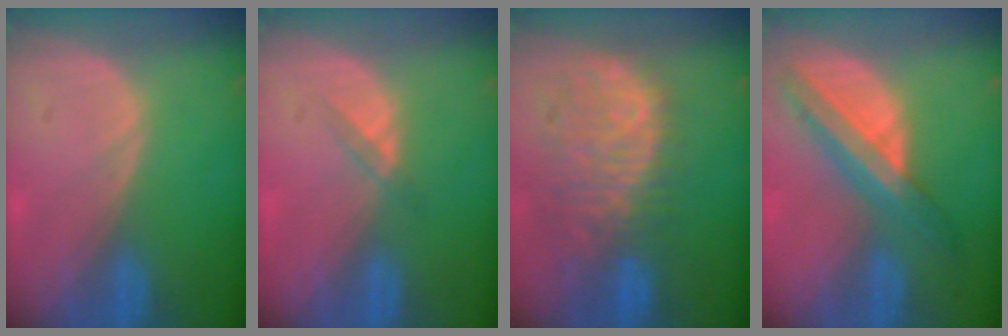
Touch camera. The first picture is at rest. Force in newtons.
{"total": 1.8, "press": 1.4, "slide": 1.0}
{"total": 11.1, "press": 9.6, "slide": 5.5}
{"total": 8.3, "press": 7.0, "slide": 4.4}